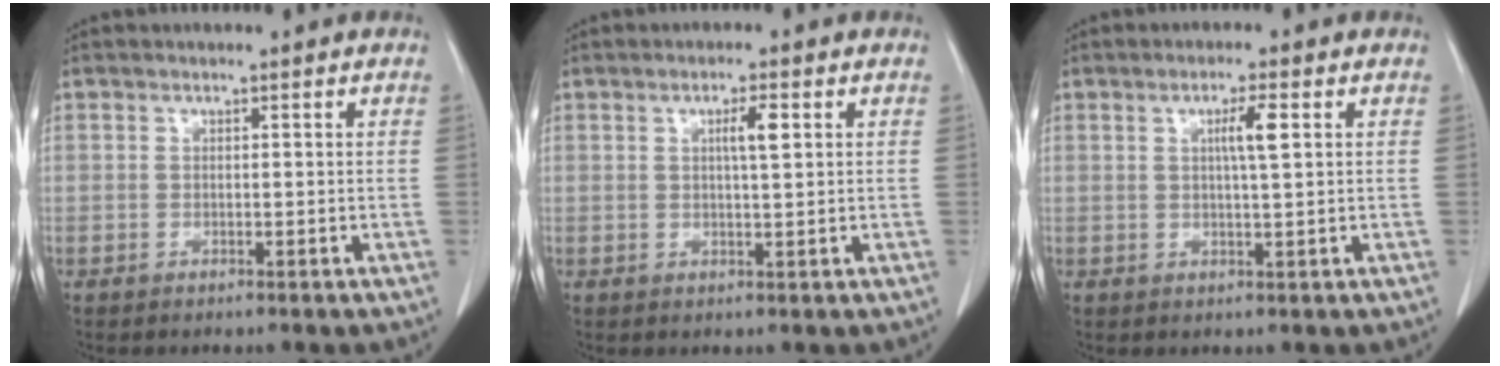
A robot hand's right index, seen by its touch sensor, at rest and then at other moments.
{"total": 2.8, "force": [0.9, 0.2, 2.6], "torque": [-0.044, 0.002, 0.014]}
{"total": 3.3, "force": [1.0, -0.1, 3.2], "torque": [-0.053, 0.001, 0.015]}